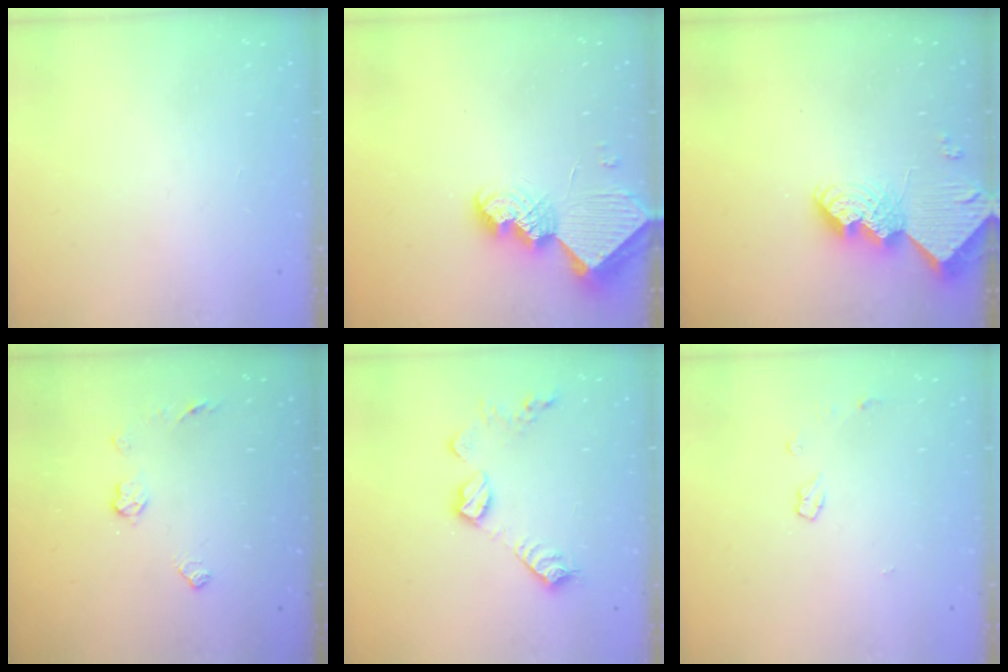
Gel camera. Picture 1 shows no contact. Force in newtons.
{"total": 10.4, "press": 10.3, "slide": 0.8}
{"total": 9.5, "press": 9.5, "slide": 0.8}
{"total": 6.3, "press": 6.3, "slide": 0.3}
{"total": 11.8, "press": 11.8, "slide": 0.6}
{"total": 4.8, "press": 4.8, "slide": 0.6}